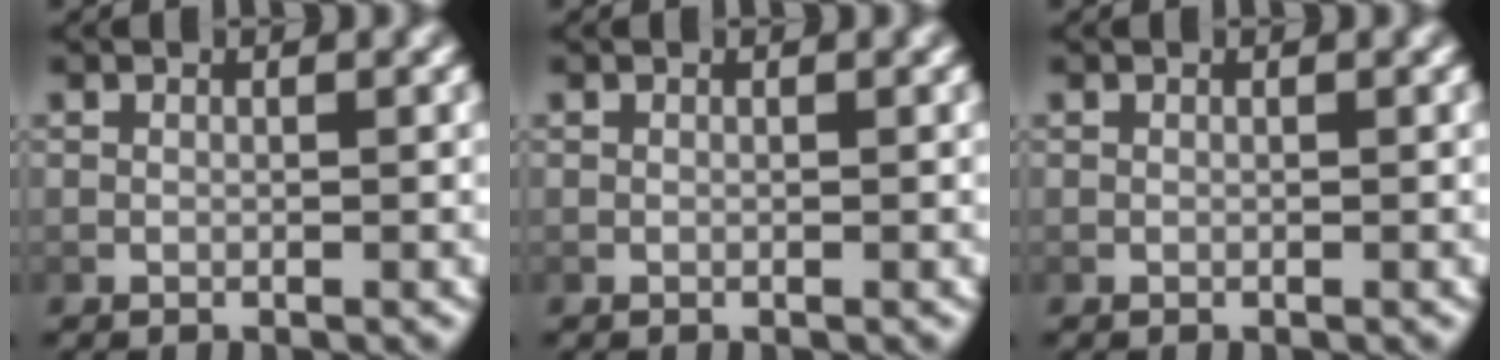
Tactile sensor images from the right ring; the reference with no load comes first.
{"total": 0.0}
{"total": 0.0}